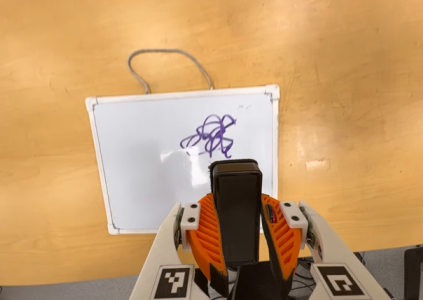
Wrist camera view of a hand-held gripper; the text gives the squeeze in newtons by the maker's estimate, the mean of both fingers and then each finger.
{"total": 8.0, "left": 6.8, "right": 9.2}